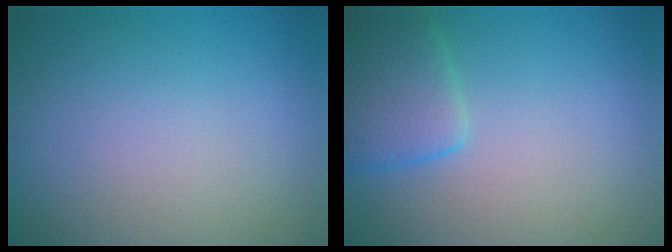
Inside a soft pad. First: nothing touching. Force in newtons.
{"total": 3.6, "press": 3.6, "slide": 0.2}